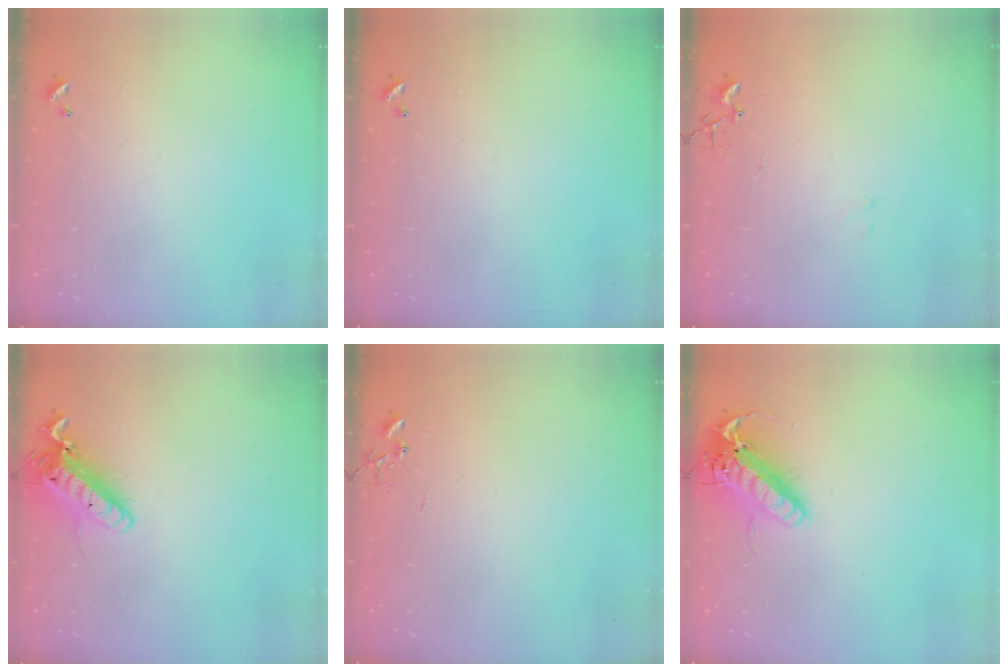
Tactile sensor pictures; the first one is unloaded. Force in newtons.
{"total": 0.0}
{"total": 8.6, "press": 8.5, "slide": 0.7}
{"total": 15.6, "press": 15.4, "slide": 2.8}
{"total": 0.0}
{"total": 16.2, "press": 15.9, "slide": 3.2}